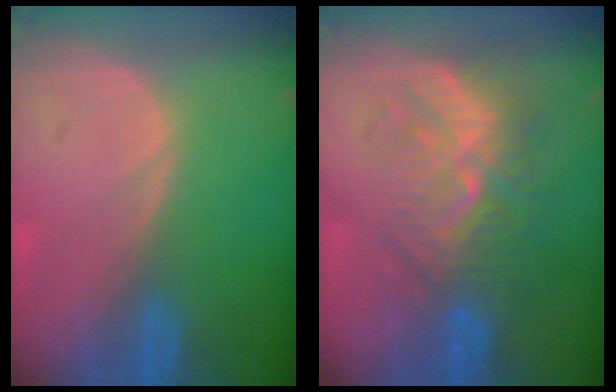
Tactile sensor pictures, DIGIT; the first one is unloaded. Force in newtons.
{"total": 8.7, "press": 8.2, "slide": 2.9}